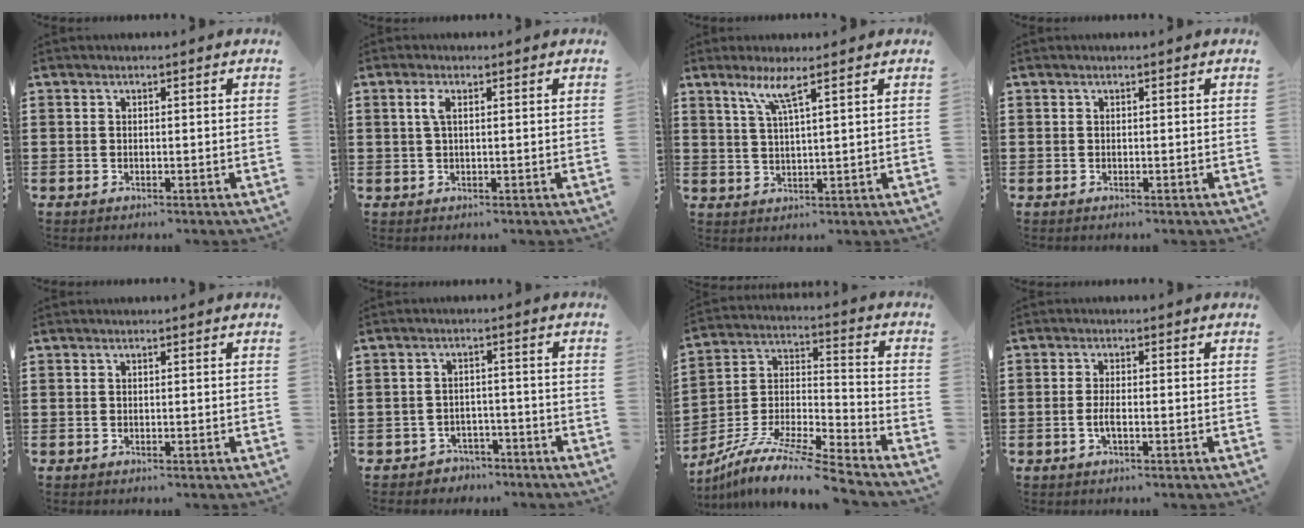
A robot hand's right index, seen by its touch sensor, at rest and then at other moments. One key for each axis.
{"total": 2.1, "fx": 0.5, "fy": 0.7, "fz": 1.9, "tx": -0.047, "ty": 0.002, "tz": 0.004}
{"total": 4.6, "fx": 2.7, "fy": -0.1, "fz": 3.7, "tx": -0.082, "ty": 0.001, "tz": 0.045}
{"total": 0.0}
{"total": 0.0}
{"total": 2.8, "fx": -2.5, "fy": 1.1, "fz": 0.0, "tx": -0.011, "ty": 0.004, "tz": -0.054}
{"total": 9.9, "fx": -8.8, "fy": 0.6, "fz": 4.4, "tx": -0.098, "ty": 0.000, "tz": -0.183}
{"total": 2.5, "fx": -0.7, "fy": 0.6, "fz": 2.3, "tx": -0.050, "ty": -0.002, "tz": -0.015}